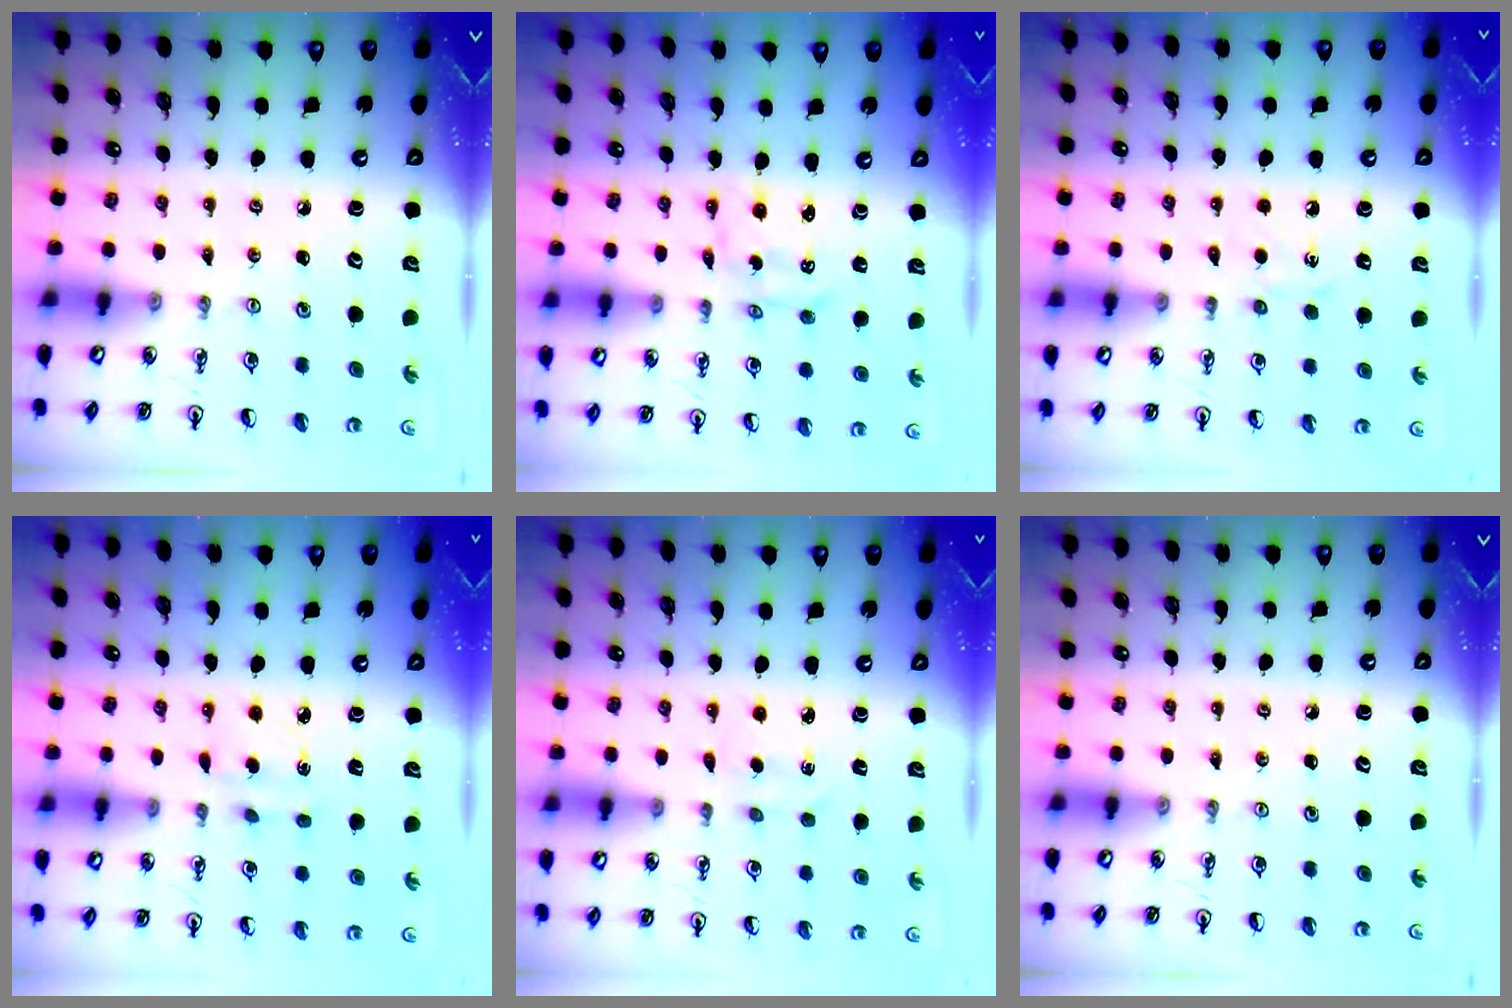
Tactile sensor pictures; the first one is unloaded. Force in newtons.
{"total": 1.2, "press": 1.2, "slide": 0.1}
{"total": 4.6, "press": 4.6, "slide": 0.5}
{"total": 3.5, "press": 3.5, "slide": 0.4}
{"total": 2.2, "press": 2.2, "slide": 0.3}
{"total": 0.0}